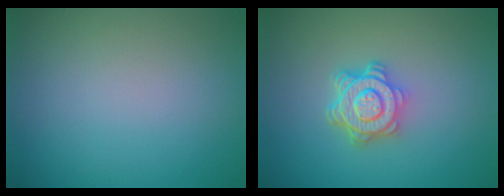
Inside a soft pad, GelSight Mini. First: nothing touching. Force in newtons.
{"total": 4.7, "press": 3.7, "slide": 2.8}